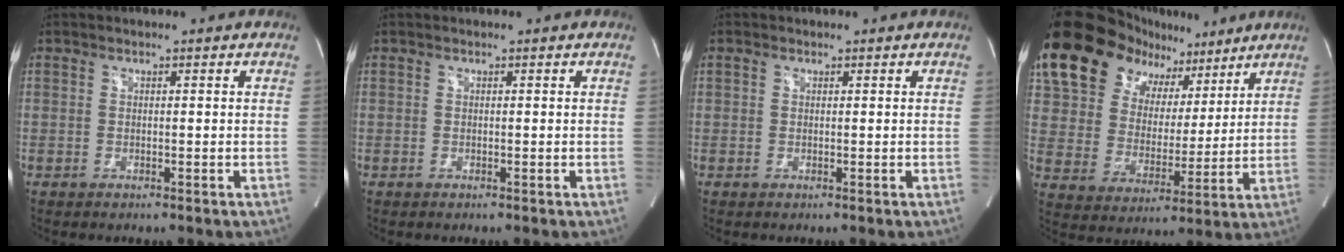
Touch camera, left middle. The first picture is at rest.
{"total": 0.0}
{"total": 1.1, "force": [-0.6, -0.7, -0.6], "torque": [0.001, 0.007, -0.002]}
{"total": 17.1, "force": [11.9, 10.0, 7.1], "torque": [-0.123, 0.055, 0.209]}